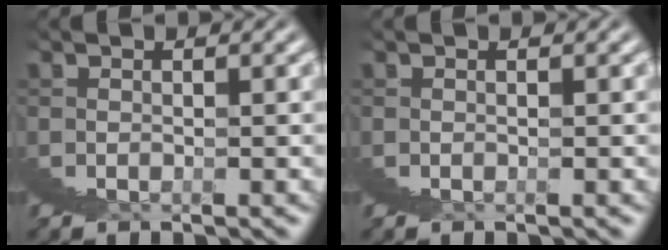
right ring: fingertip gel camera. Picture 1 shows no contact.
{"total": 0.0}